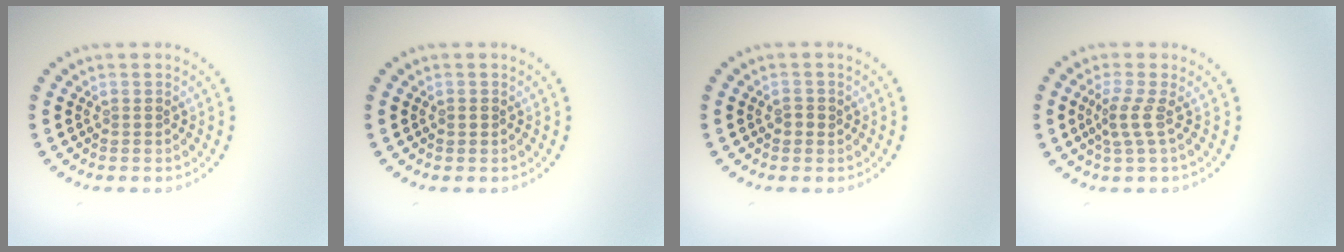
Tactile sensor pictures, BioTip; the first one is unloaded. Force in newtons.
{"total": 0.9, "press": 0.9, "slide": 0.0}
{"total": 1.1, "press": 1.0, "slide": 0.4}
{"total": 2.1, "press": 1.4, "slide": 1.5}